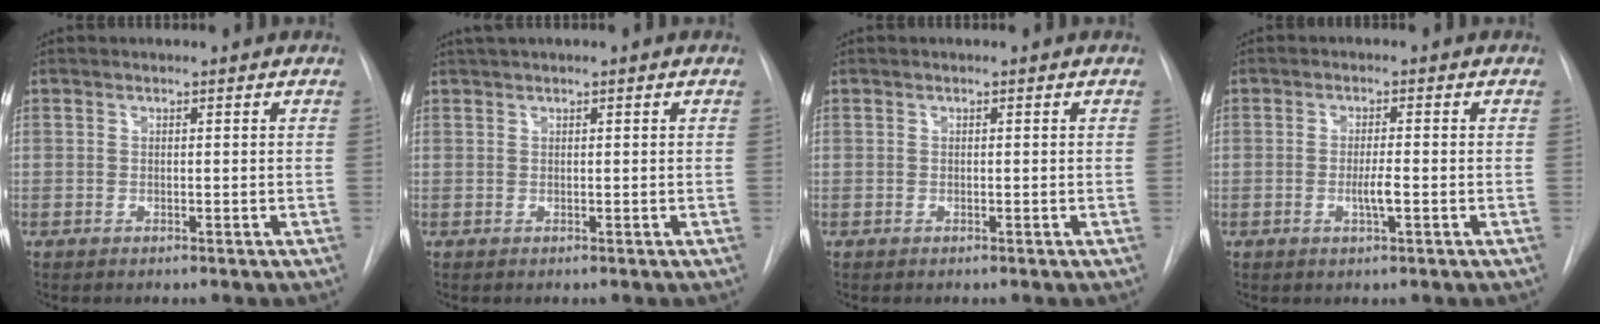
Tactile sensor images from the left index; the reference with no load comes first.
{"total": 1.5, "force": [1.0, 0.0, 1.1], "torque": [-0.022, 0.020, 0.021]}
{"total": 0.0}
{"total": 2.7, "force": [-0.8, 0.1, 2.6], "torque": [-0.050, -0.002, -0.014]}